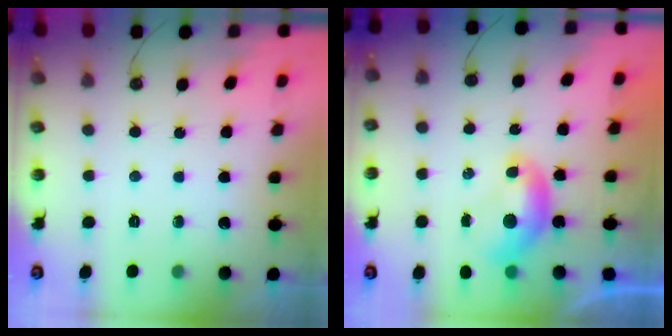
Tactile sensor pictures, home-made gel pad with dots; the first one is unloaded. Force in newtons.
{"total": 0.0}